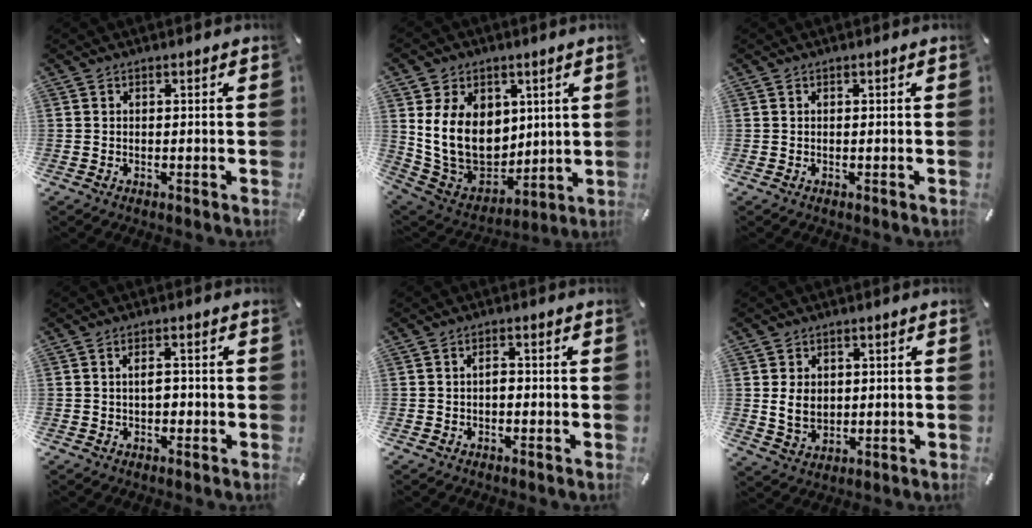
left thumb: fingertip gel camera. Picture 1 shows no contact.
{"total": 16.5, "force": [3.8, 13.3, 9.1], "torque": [-0.196, -0.029, 0.076]}
{"total": 0.0}
{"total": 2.7, "force": [-0.3, 1.5, 2.2], "torque": [-0.041, 0.005, -0.008]}
{"total": 2.0, "force": [-0.4, 1.1, 1.6], "torque": [-0.031, 0.005, -0.010]}
{"total": 5.6, "force": [0.5, 4.7, 3.1], "torque": [-0.061, -0.002, 0.004]}